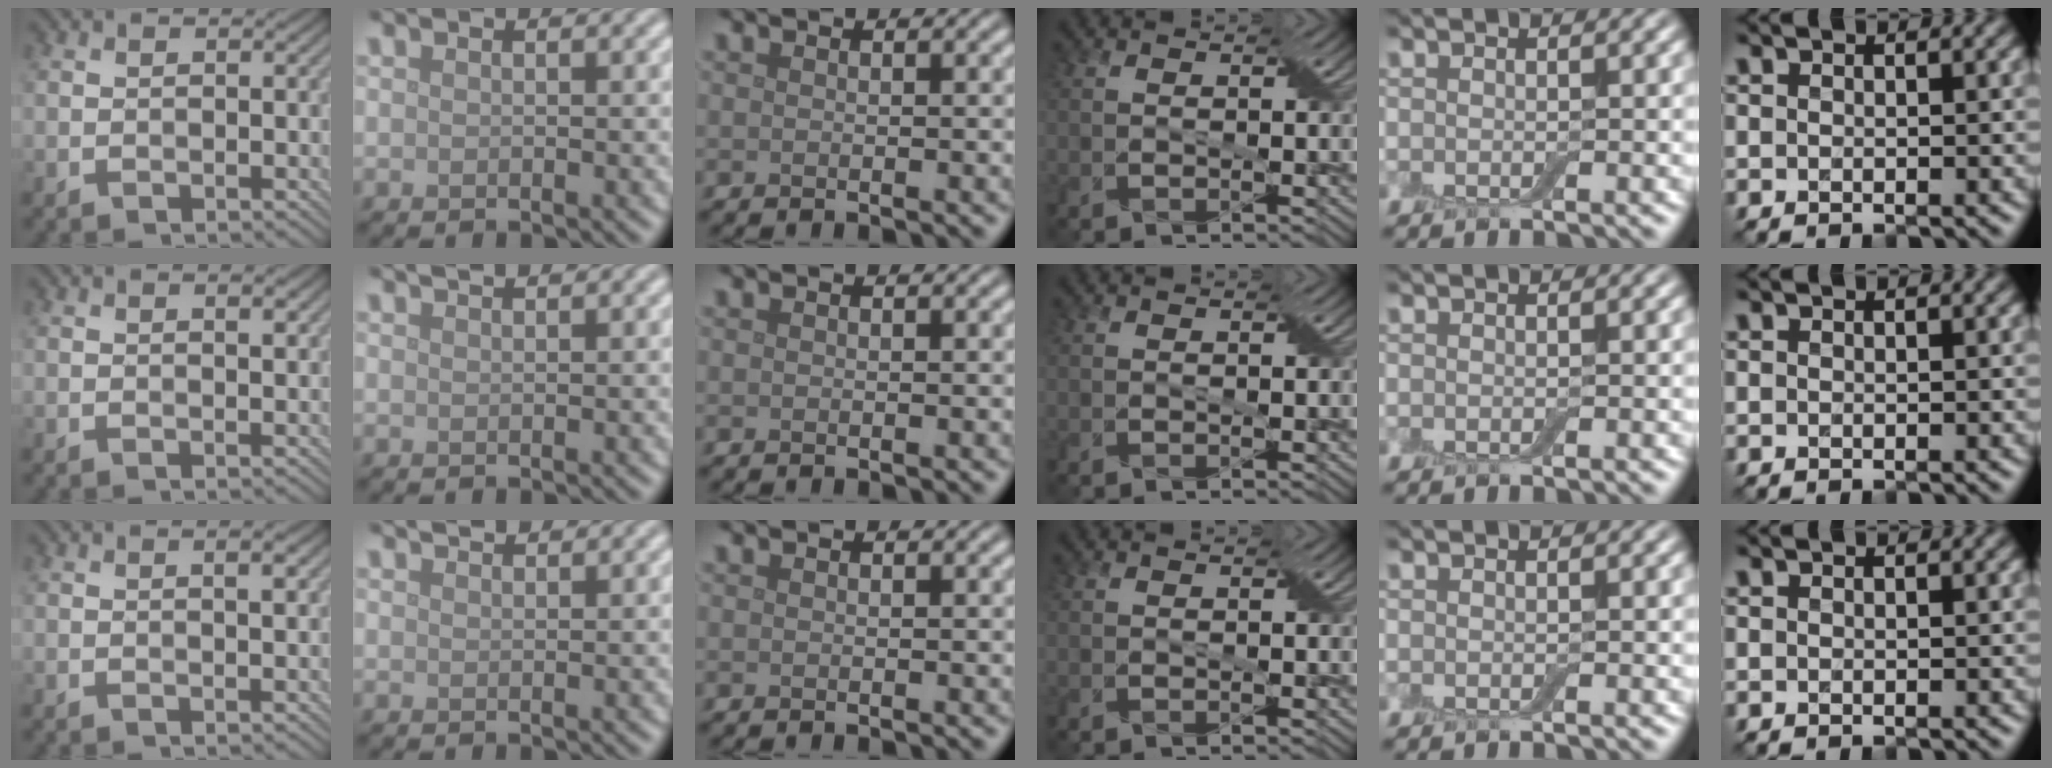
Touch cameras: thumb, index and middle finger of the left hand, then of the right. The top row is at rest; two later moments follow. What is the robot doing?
{"motion": "fold", "object": "bandage"}